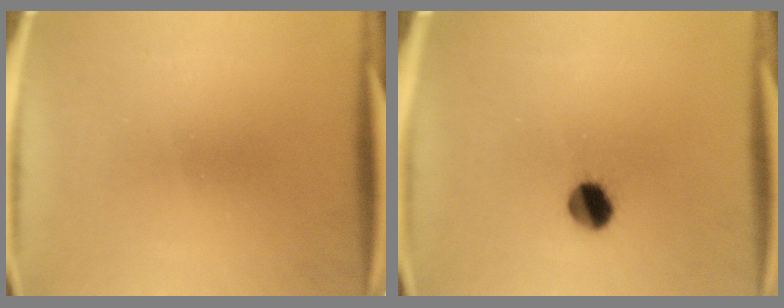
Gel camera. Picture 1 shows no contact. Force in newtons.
{"total": 6.0}